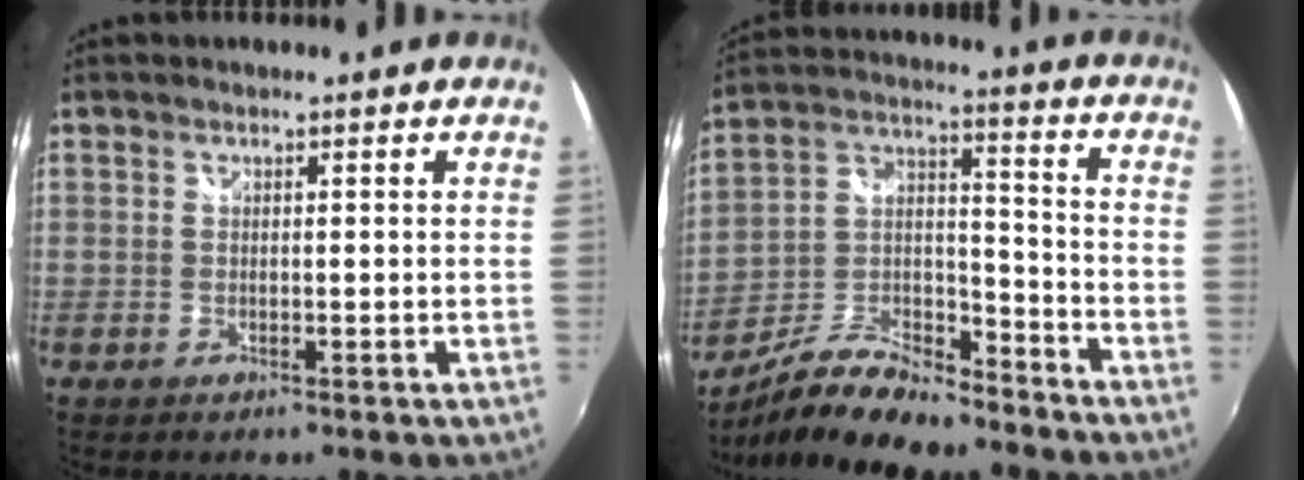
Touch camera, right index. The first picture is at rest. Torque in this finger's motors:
{"motor_torque": [0.03, -0.31, 0.13, 0.04]}